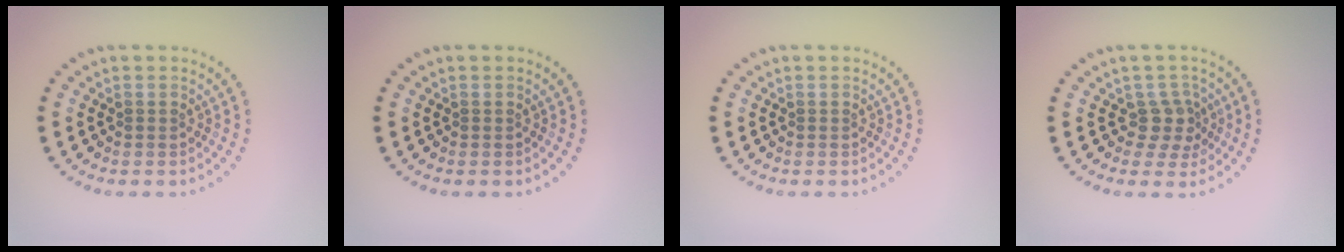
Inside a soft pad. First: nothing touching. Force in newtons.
{"total": 0.0}
{"total": 0.0}
{"total": 2.4, "press": 1.9, "slide": 1.5}